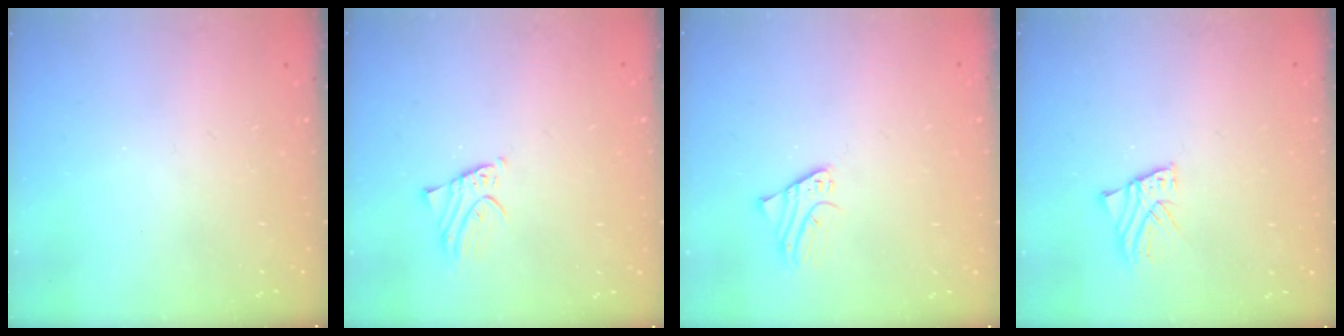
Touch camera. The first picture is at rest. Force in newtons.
{"total": 1.9, "press": 1.9, "slide": 0.1}
{"total": 2.0, "press": 2.0, "slide": 0.2}
{"total": 2.2, "press": 2.2, "slide": 0.1}